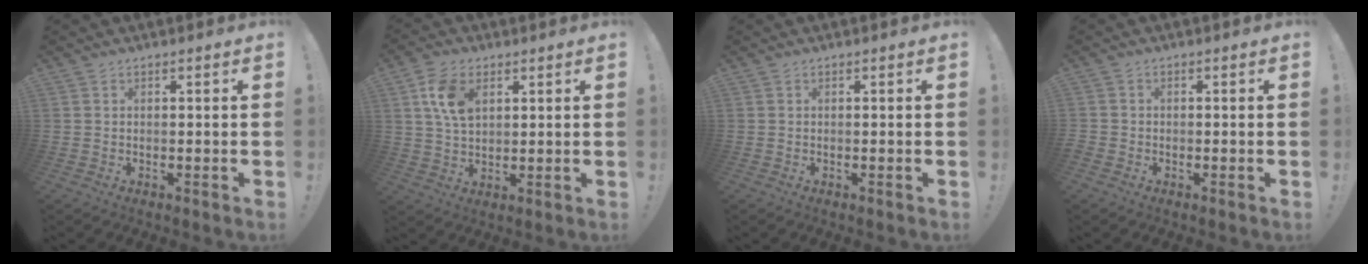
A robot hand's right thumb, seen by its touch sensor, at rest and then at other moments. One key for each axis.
{"total": 9.9, "fx": 3.8, "fy": 6.2, "fz": 6.8, "tx": -0.125, "ty": -0.004, "tz": 0.070}
{"total": 0.0}
{"total": 1.4, "fx": -0.9, "fy": 1.0, "fz": 0.4, "tx": -0.004, "ty": 0.005, "tz": -0.016}